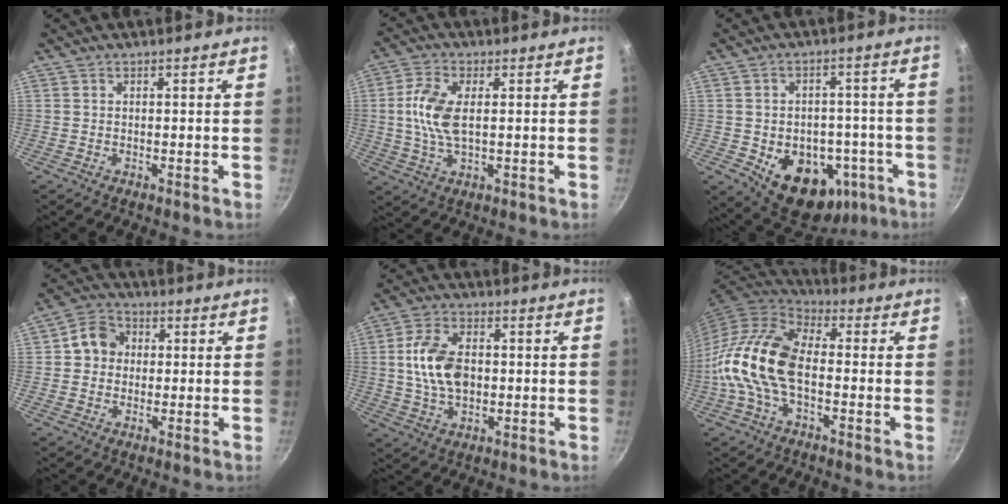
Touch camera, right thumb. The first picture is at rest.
{"total": 8.6, "force": [0.8, 4.2, 7.5], "torque": [-0.158, 0.005, 0.012]}
{"total": 17.7, "force": [-6.3, 12.7, 10.5], "torque": [-0.115, 0.028, -0.068]}
{"total": 6.8, "force": [0.7, 6.0, 3.2], "torque": [-0.022, 0.015, -0.004]}
{"total": 11.3, "force": [0.5, 7.1, 8.7], "torque": [-0.152, 0.012, 0.005]}
{"total": 14.7, "force": [-2.4, 8.3, 11.9], "torque": [-0.221, 0.034, -0.063]}